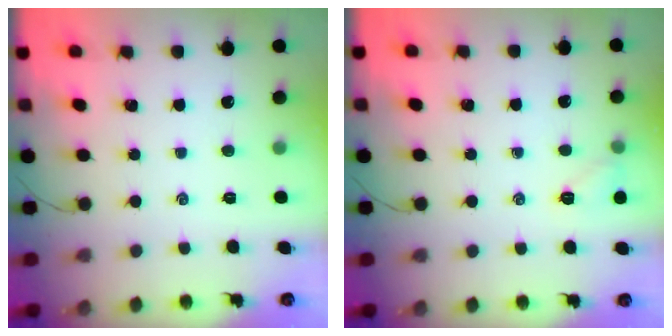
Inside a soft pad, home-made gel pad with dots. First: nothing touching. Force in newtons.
{"total": 6.0, "press": 5.9, "slide": 1.2}